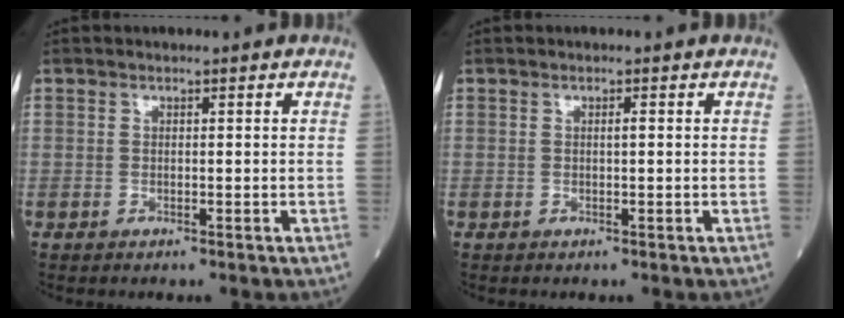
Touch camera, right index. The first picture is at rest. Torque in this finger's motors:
{"motor_torque": [0.11, 0.06, 0.08, 0.02]}